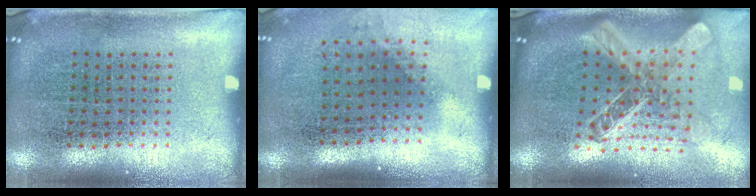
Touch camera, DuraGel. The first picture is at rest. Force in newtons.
{"total": 1.2, "press": 0.9, "slide": 0.9}
{"total": 2.6, "press": 1.9, "slide": 1.7}